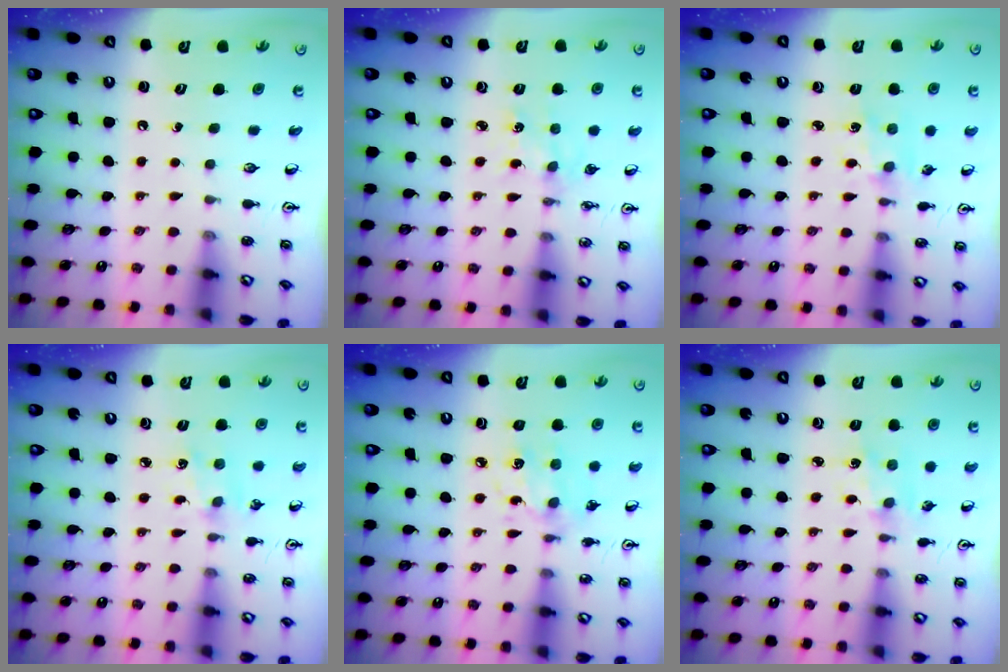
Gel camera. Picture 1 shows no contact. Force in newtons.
{"total": 3.9, "press": 3.8, "slide": 0.4}
{"total": 1.7, "press": 1.7, "slide": 0.3}
{"total": 1.8, "press": 1.8, "slide": 0.3}
{"total": 6.9, "press": 6.9, "slide": 0.5}
{"total": 1.7, "press": 1.7, "slide": 0.3}